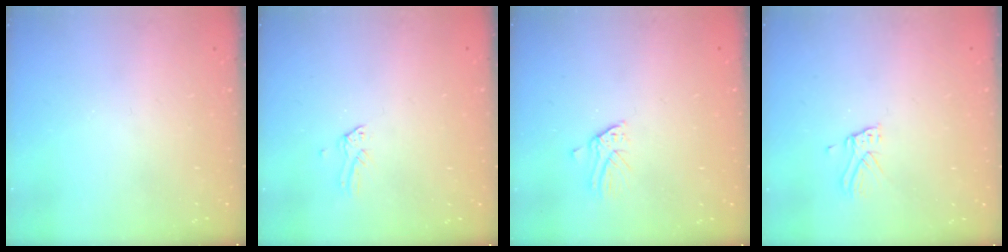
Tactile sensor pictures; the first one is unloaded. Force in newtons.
{"total": 0.0}
{"total": 1.4, "press": 1.4, "slide": 0.2}
{"total": 3.9, "press": 3.9, "slide": 0.3}